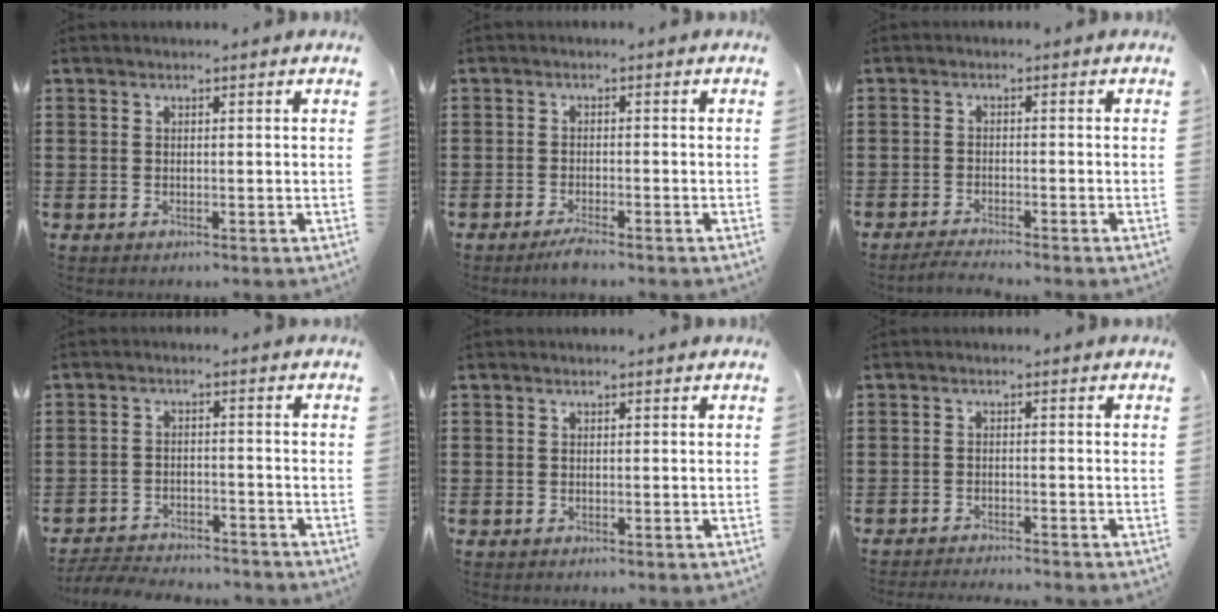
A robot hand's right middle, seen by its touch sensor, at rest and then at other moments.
{"total": 2.0, "force": [-1.6, 0.0, 1.1], "torque": [-0.018, 0.003, -0.030]}
{"total": 2.0, "force": [-2.0, -0.1, 0.5], "torque": [-0.009, 0.002, -0.039]}
{"total": 4.3, "force": [-4.2, 0.5, 0.4], "torque": [-0.015, 0.003, -0.091]}
{"total": 0.0}
{"total": 1.9, "force": [-1.9, -0.2, 0.2], "torque": [-0.004, 0.003, -0.040]}